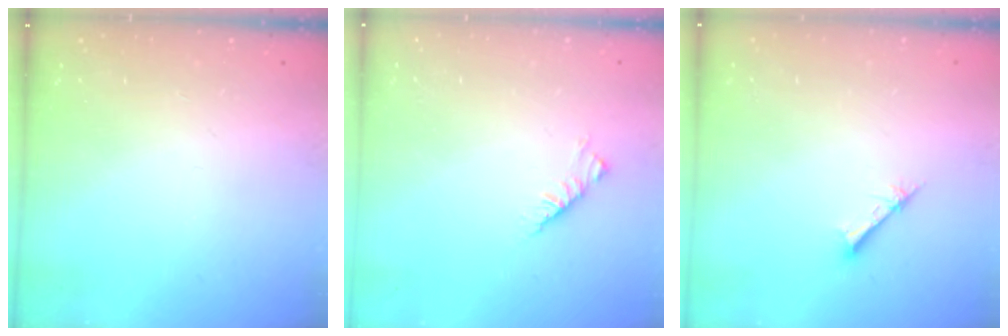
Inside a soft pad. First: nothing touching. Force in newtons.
{"total": 3.0, "press": 2.9, "slide": 0.8}
{"total": 1.7, "press": 1.7, "slide": 0.2}